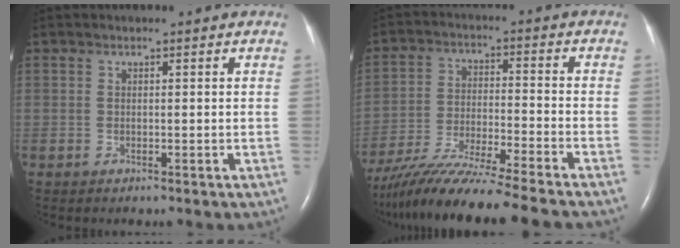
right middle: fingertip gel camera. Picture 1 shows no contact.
{"total": 17.4, "force": [-15.1, -1.3, 8.5], "torque": [-0.161, -0.041, -0.260]}